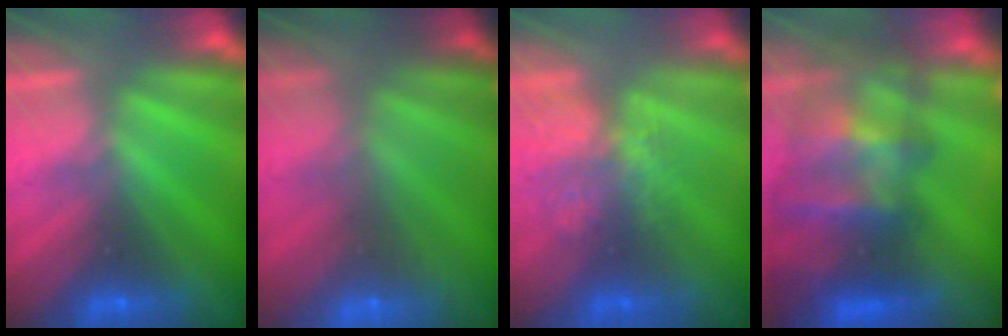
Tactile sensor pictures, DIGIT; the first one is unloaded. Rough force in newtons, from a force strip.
{"total": 13.7}
{"total": 3.5}
{"total": 11.5}